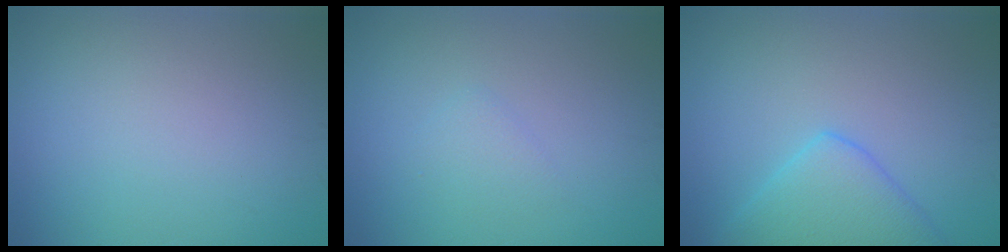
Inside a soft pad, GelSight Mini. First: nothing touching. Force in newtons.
{"total": 1.2, "press": 1.2, "slide": 0.1}
{"total": 4.9, "press": 4.8, "slide": 0.3}